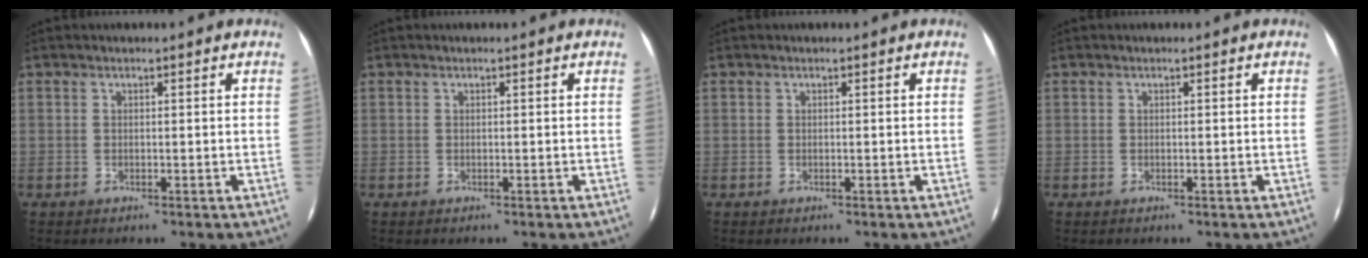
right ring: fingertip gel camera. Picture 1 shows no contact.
{"total": 0.0}
{"total": 0.0}
{"total": 0.0}